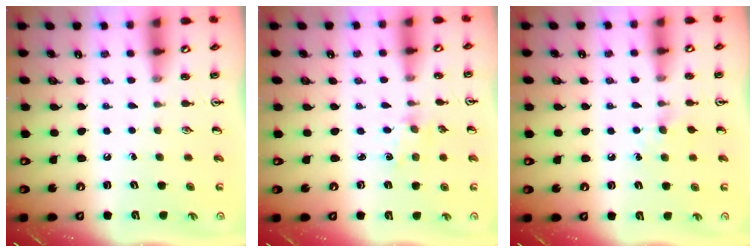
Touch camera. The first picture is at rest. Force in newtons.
{"total": 1.2, "press": 1.2, "slide": 0.2}
{"total": 4.9, "press": 4.8, "slide": 0.8}